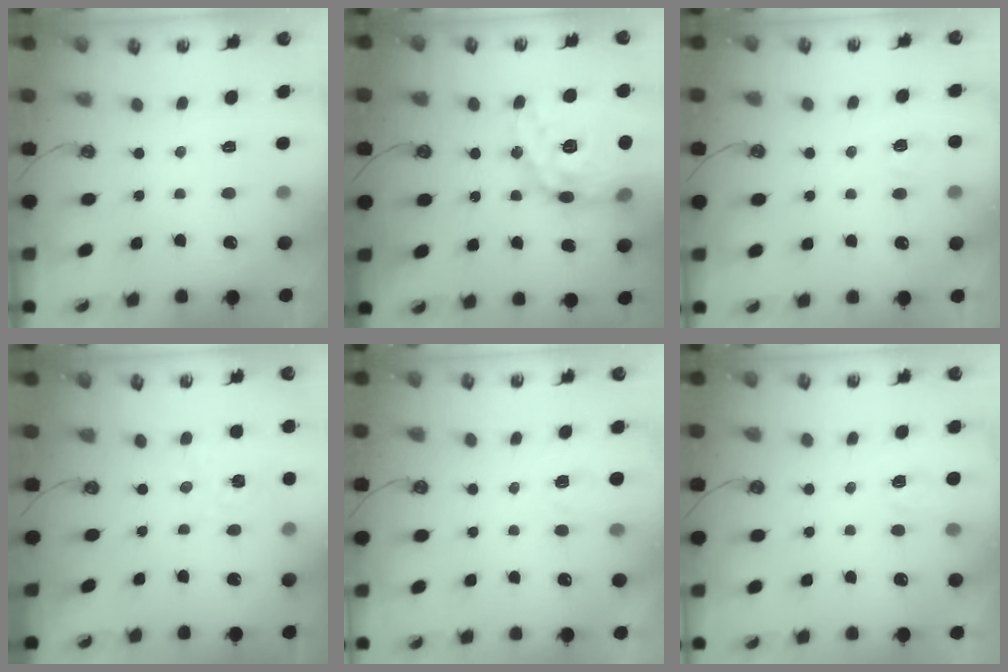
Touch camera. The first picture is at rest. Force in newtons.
{"total": 22.4, "press": 22.3, "slide": 2.2}
{"total": 5.0, "press": 4.9, "slide": 0.8}
{"total": 1.3, "press": 1.3, "slide": 0.2}
{"total": 2.9, "press": 2.9, "slide": 0.5}
{"total": 2.9, "press": 2.9, "slide": 0.5}